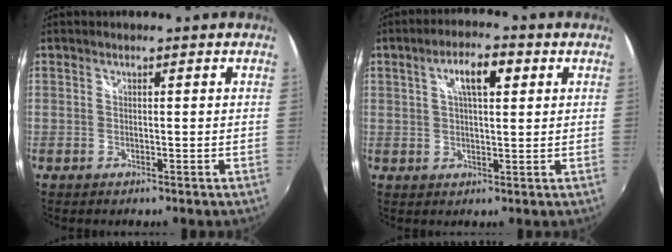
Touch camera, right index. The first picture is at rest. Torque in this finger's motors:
{"motor_torque": [0.13, 0.03, 0.20, 0.05]}